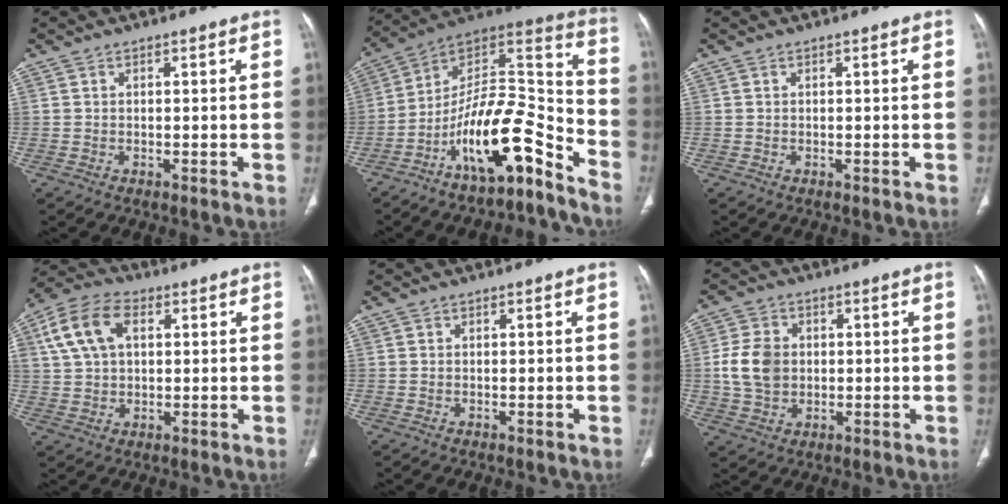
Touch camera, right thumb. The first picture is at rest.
{"total": 18.4, "force": [-11.9, 5.4, 12.9], "torque": [-0.180, 0.117, -0.206]}
{"total": 0.0}
{"total": 11.2, "force": [3.4, 7.1, 7.9], "torque": [-0.154, 0.018, 0.059]}
{"total": 0.0}
{"total": 8.2, "force": [0.4, 6.4, 5.1], "torque": [-0.086, 0.003, 0.011]}